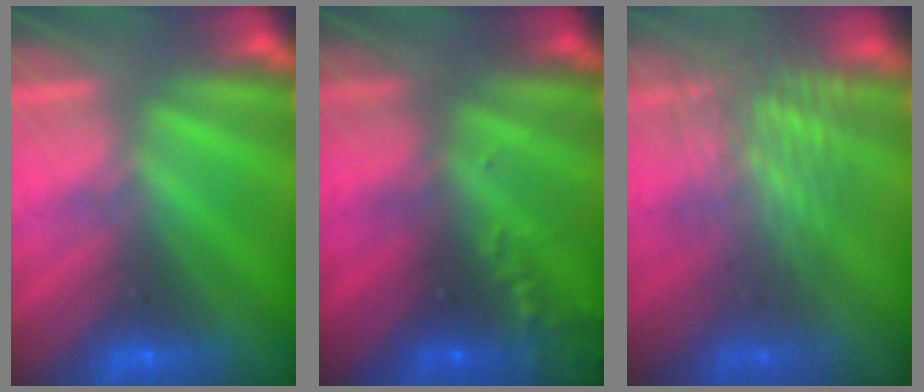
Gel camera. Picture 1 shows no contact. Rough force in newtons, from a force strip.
{"total": 6.7}
{"total": 3.1}